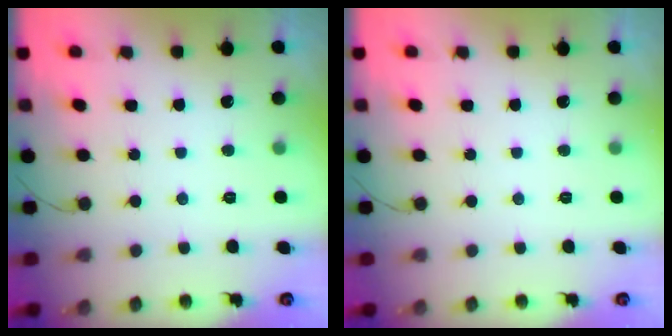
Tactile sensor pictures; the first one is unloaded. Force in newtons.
{"total": 0.0}